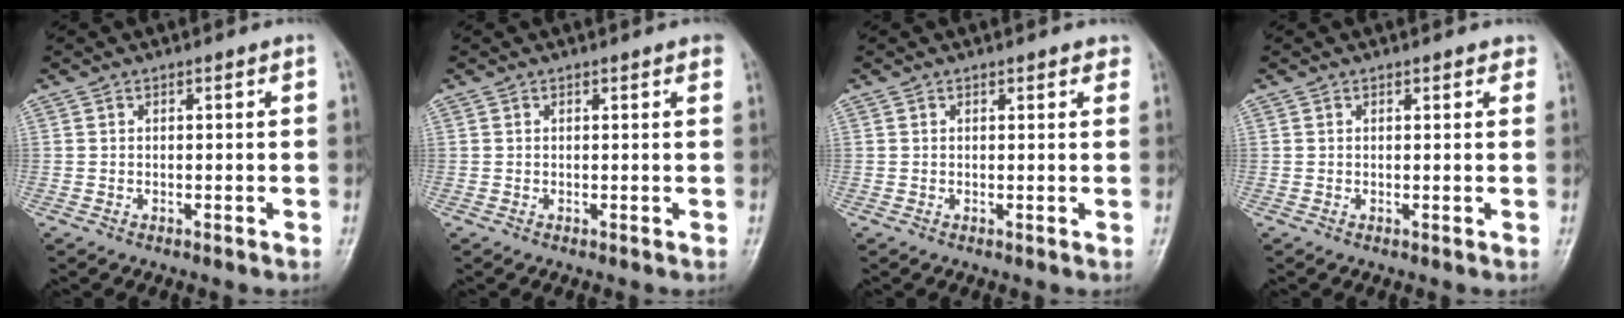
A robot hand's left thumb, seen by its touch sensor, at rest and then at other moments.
{"total": 1.3, "force": [0.9, 0.2, 0.9], "torque": [-0.010, 0.002, 0.006]}
{"total": 1.9, "force": [1.3, 0.8, 1.1], "torque": [-0.001, -0.002, 0.011]}
{"total": 1.7, "force": [1.1, 0.8, 0.9], "torque": [0.001, -0.002, 0.009]}